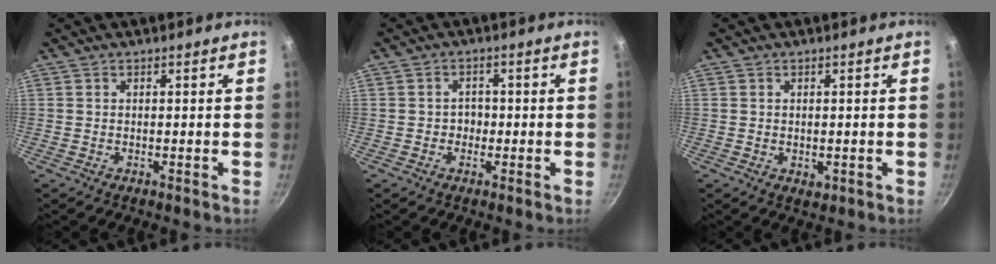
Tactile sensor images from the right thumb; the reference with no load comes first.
{"total": 2.4, "force": [-0.6, 2.1, 0.9], "torque": [0.004, 0.007, -0.012]}
{"total": 1.3, "force": [-0.1, 1.0, 0.8], "torque": [-0.011, -0.002, 0.003]}